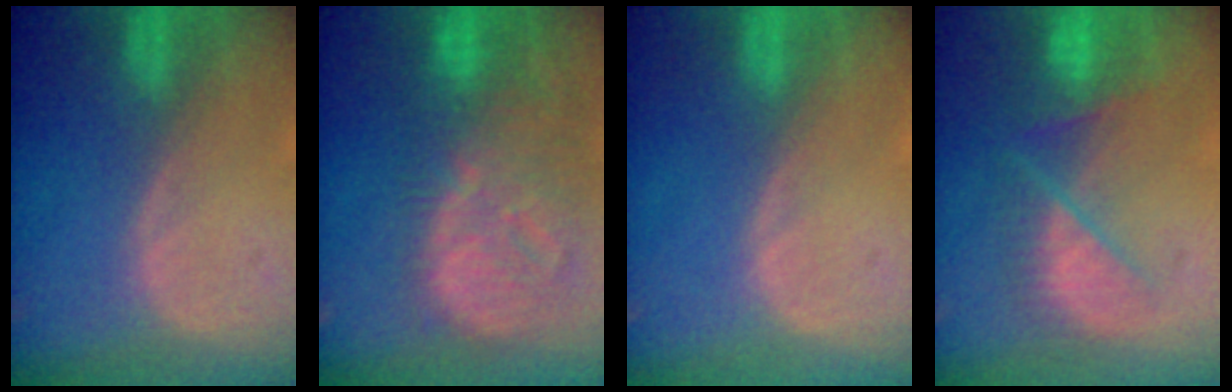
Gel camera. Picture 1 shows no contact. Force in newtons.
{"total": 12.8, "press": 11.2, "slide": 6.3}
{"total": 0.0}
{"total": 7.6, "press": 7.1, "slide": 2.6}